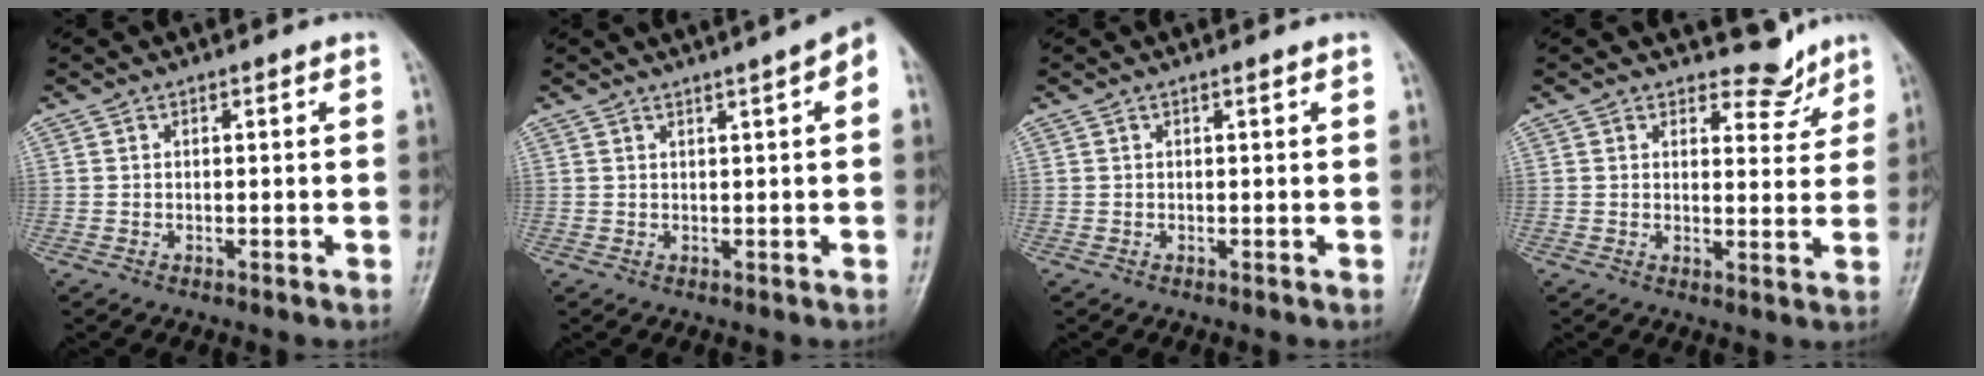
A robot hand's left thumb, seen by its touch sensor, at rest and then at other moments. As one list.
[{"total": 5.8, "force": [3.1, 0.9, 4.8], "torque": [-0.058, 0.022, 0.035]}, {"total": 0.0}, {"total": 4.8, "force": [4.2, 2.2, 0.5], "torque": [0.017, -0.039, 0.054]}]